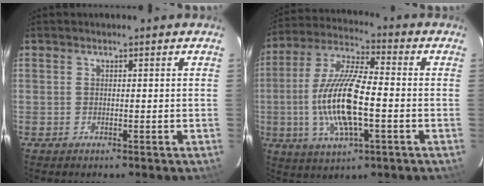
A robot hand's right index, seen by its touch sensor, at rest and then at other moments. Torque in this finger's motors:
{"motor_torque": [2.14, 0.00, 1.05, 0.21]}